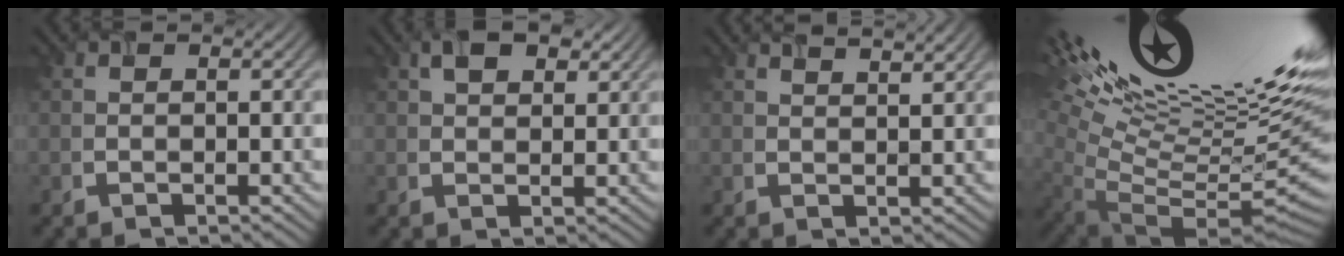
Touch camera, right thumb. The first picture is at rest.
{"total": 4.1, "force": [2.2, 2.3, 2.6], "torque": [-0.045, 0.004, 0.039]}
{"total": 2.9, "force": [2.4, 0.3, 1.5], "torque": [-0.016, 0.005, 0.037]}
{"total": 19.3, "force": [8.8, 4.7, 16.5], "torque": [-0.218, 0.027, 0.159]}